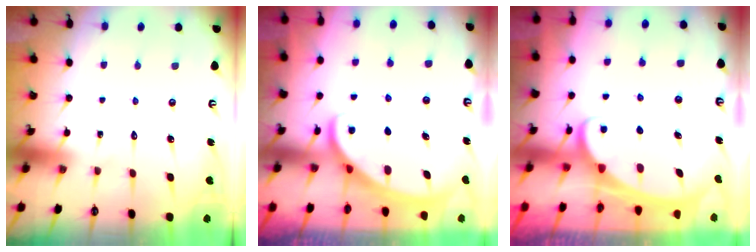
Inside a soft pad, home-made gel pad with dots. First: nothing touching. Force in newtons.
{"total": 1.8, "press": 1.8, "slide": 0.1}
{"total": 2.1, "press": 2.1, "slide": 0.3}